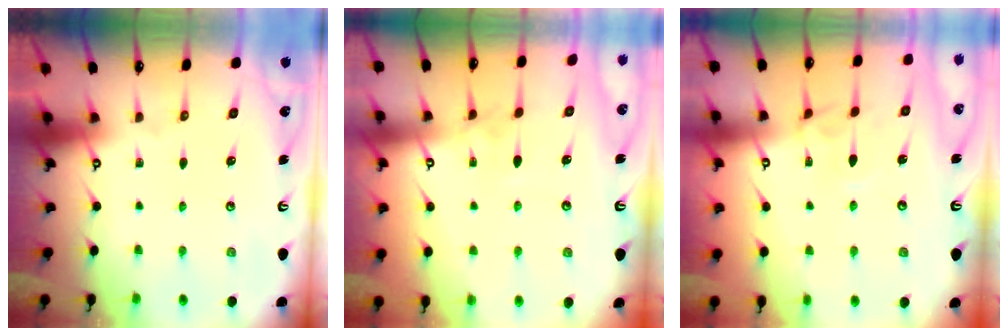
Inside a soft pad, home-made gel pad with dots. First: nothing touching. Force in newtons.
{"total": 4.1, "press": 4.1, "slide": 0.1}
{"total": 3.6, "press": 3.6, "slide": 0.3}